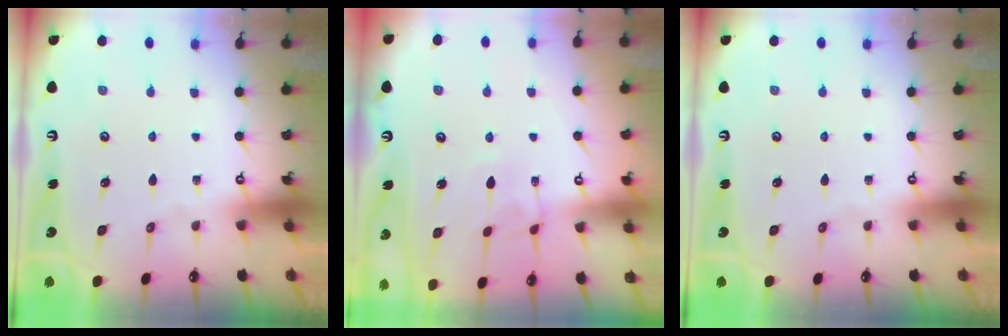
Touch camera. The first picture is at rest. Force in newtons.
{"total": 3.0, "press": 3.0, "slide": 0.2}
{"total": 0.0}